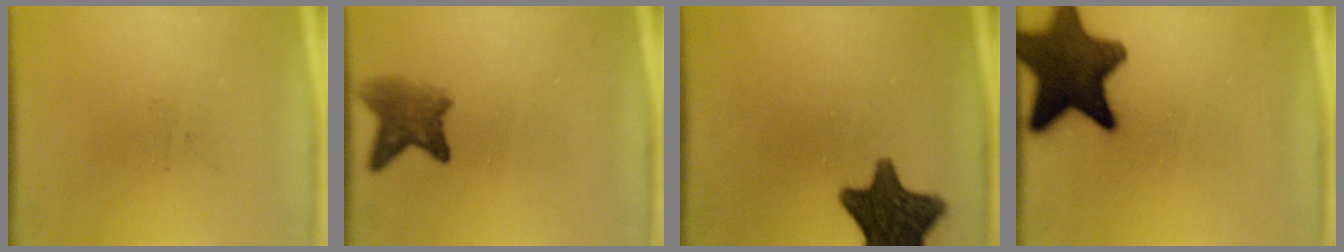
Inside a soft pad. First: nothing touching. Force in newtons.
{"total": 4.2}
{"total": 12.7}
{"total": 14.3}